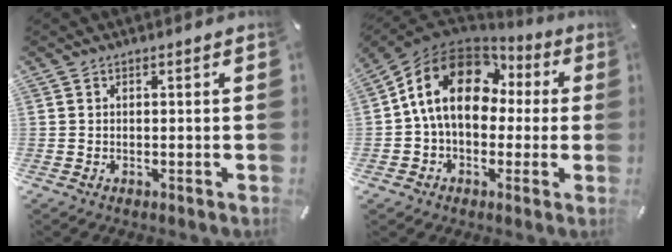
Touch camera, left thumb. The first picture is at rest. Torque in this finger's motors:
{"motor_torque": [1.75, 3.24, 1.72, -1.05, 0.40]}